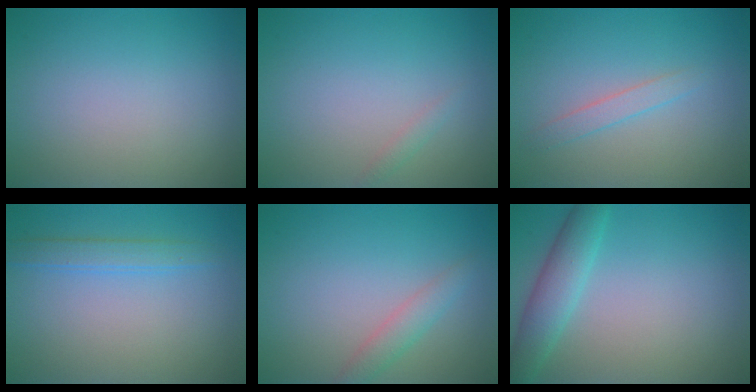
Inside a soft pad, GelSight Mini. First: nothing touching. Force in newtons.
{"total": 0.7, "press": 0.7, "slide": 0.1}
{"total": 1.3, "press": 1.3, "slide": 0.1}
{"total": 1.9, "press": 1.9, "slide": 0.1}
{"total": 1.9, "press": 1.9, "slide": 0.0}
{"total": 3.4, "press": 3.4, "slide": 0.1}